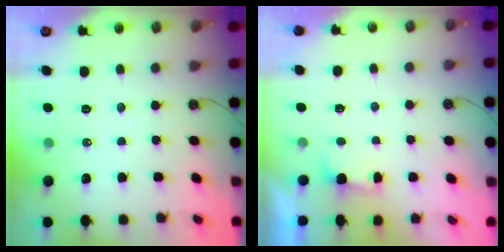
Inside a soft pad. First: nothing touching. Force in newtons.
{"total": 1.6, "press": 1.3, "slide": 0.8}